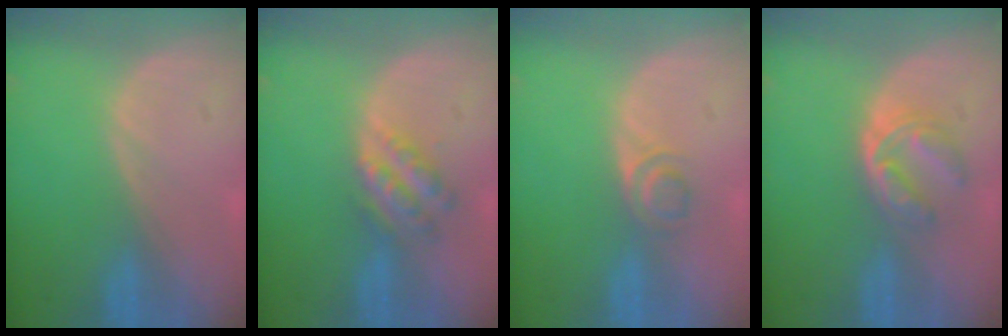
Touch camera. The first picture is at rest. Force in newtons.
{"total": 5.4, "press": 5.0, "slide": 2.2}
{"total": 2.8, "press": 2.7, "slide": 1.0}
{"total": 6.2, "press": 5.1, "slide": 3.6}